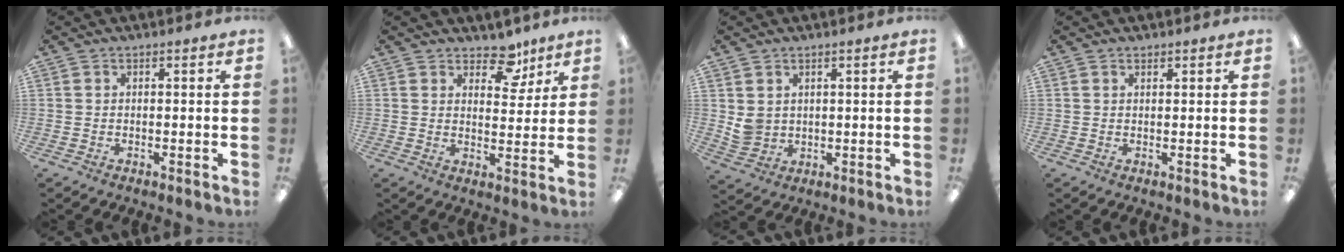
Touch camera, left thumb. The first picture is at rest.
{"total": 8.2, "force": [5.7, 4.7, 3.6], "torque": [-0.033, -0.033, 0.098]}
{"total": 4.2, "force": [2.2, 3.4, 1.1], "torque": [-0.020, -0.006, 0.043]}
{"total": 1.1, "force": [0.9, 0.5, 0.3], "torque": [-0.008, 0.000, 0.017]}